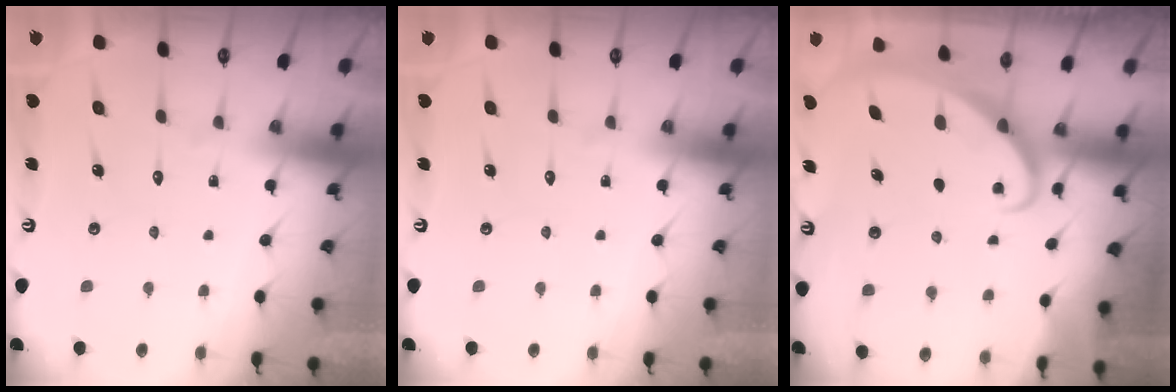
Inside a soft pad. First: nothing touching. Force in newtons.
{"total": 0.0}
{"total": 2.0, "press": 2.0, "slide": 0.1}